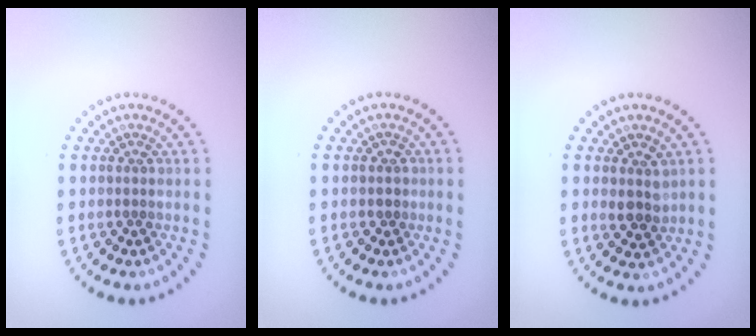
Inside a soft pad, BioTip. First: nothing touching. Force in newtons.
{"total": 0.7, "press": 0.3, "slide": 0.6}
{"total": 1.9, "press": 1.7, "slide": 0.8}